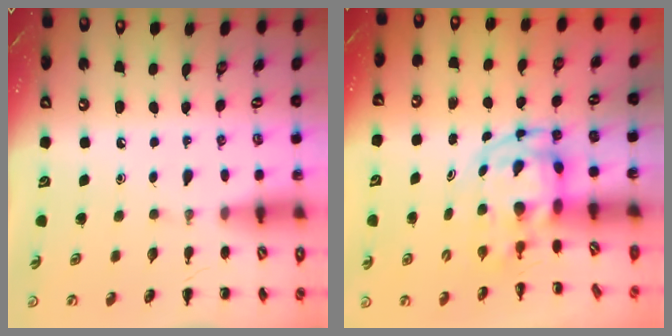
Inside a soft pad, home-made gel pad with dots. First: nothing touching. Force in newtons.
{"total": 3.8, "press": 3.7, "slide": 0.7}